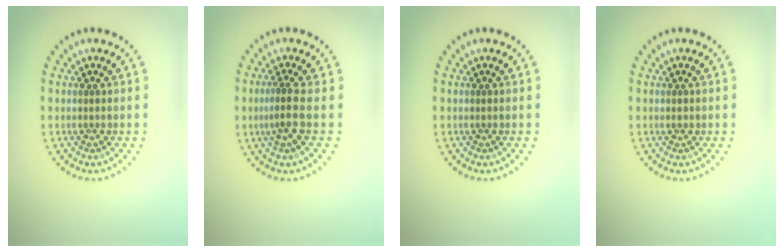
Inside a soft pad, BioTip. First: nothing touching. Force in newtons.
{"total": 2.0, "press": 1.5, "slide": 1.3}
{"total": 0.0}
{"total": 0.6, "press": 0.6, "slide": 0.1}